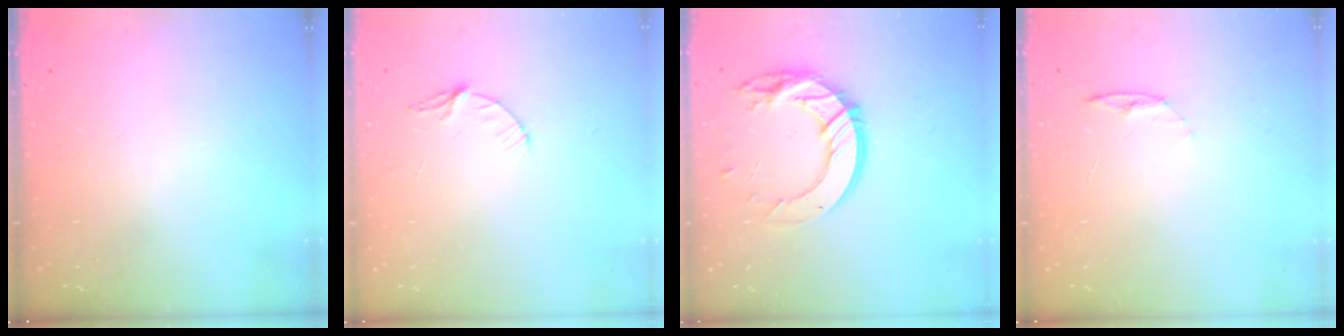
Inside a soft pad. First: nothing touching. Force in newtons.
{"total": 4.7, "press": 4.7, "slide": 0.4}
{"total": 15.8, "press": 15.7, "slide": 1.2}
{"total": 4.9, "press": 4.9, "slide": 0.6}